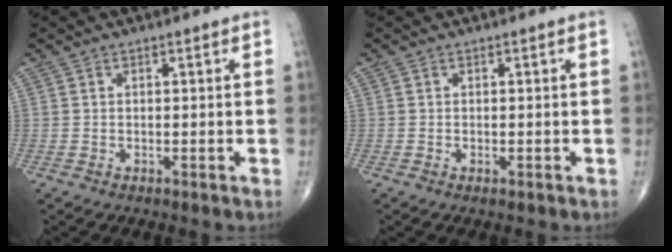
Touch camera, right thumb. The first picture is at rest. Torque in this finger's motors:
{"motor_torque": [-0.28, 0.46, -0.18, -0.02, -0.03]}